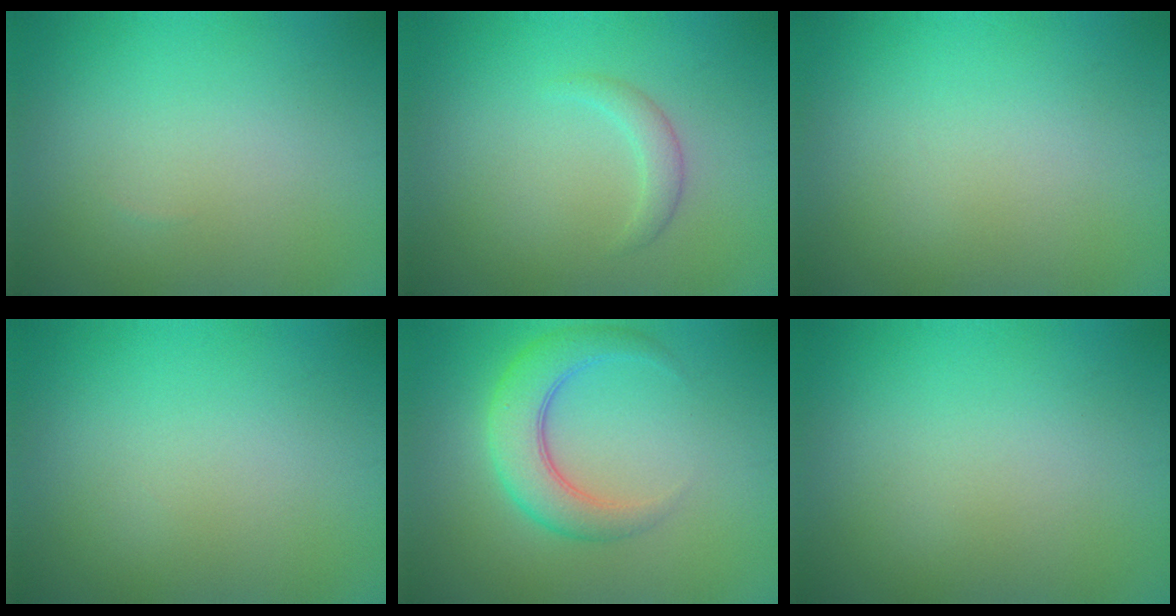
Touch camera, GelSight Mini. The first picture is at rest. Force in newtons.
{"total": 1.4, "press": 1.4, "slide": 0.1}
{"total": 0.0}
{"total": 0.0}
{"total": 5.9, "press": 5.9, "slide": 0.3}
{"total": 0.0}